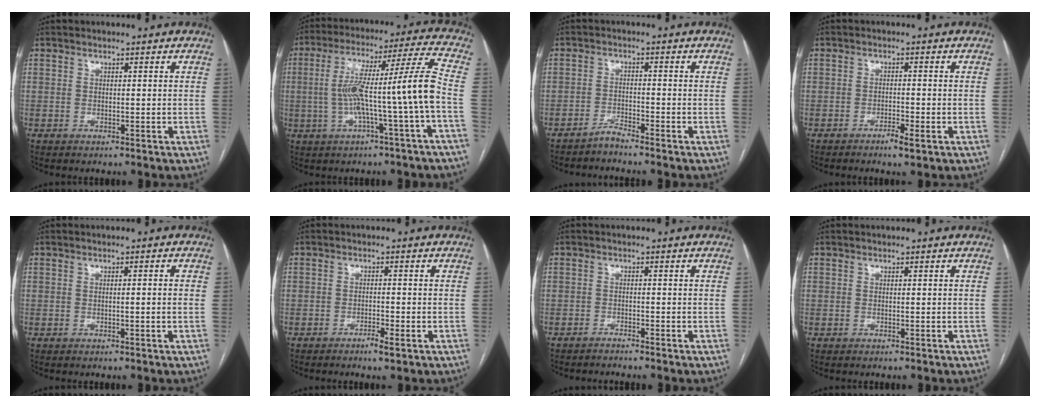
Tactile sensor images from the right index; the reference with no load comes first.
{"total": 14.0, "force": [-2.3, -1.0, 13.8], "torque": [-0.240, 0.032, -0.040]}
{"total": 2.1, "force": [-2.0, -0.5, 0.3], "torque": [-0.005, -0.006, -0.041]}
{"total": 2.4, "force": [-1.4, 0.4, 1.9], "torque": [-0.032, 0.000, -0.024]}
{"total": 1.6, "force": [-0.2, -0.1, 1.6], "torque": [-0.024, 0.001, -0.002]}
{"total": 2.3, "force": [-1.4, 0.4, 1.8], "torque": [-0.029, 0.000, -0.022]}
{"total": 1.2, "force": [-1.1, -0.3, 0.0], "torque": [0.000, -0.003, -0.019]}
{"total": 0.0}